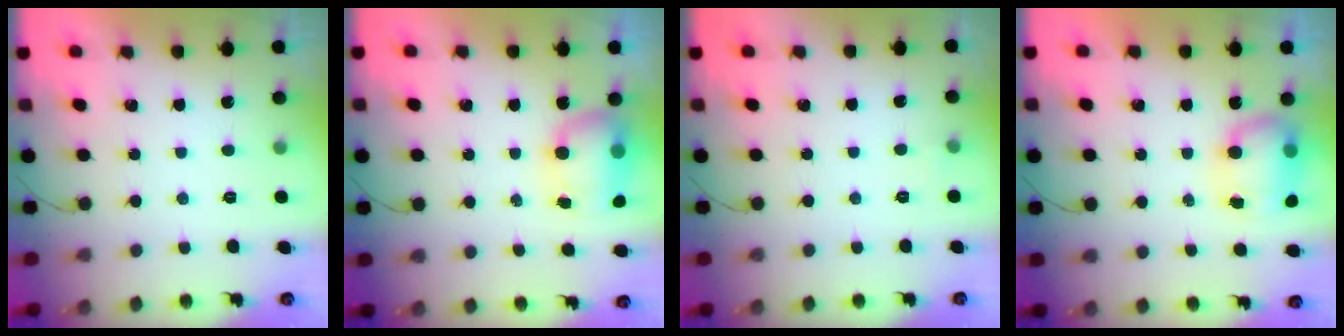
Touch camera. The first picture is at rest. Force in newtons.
{"total": 11.1, "press": 8.8, "slide": 6.8}
{"total": 2.5, "press": 2.4, "slide": 1.0}
{"total": 8.3, "press": 8.3, "slide": 0.9}